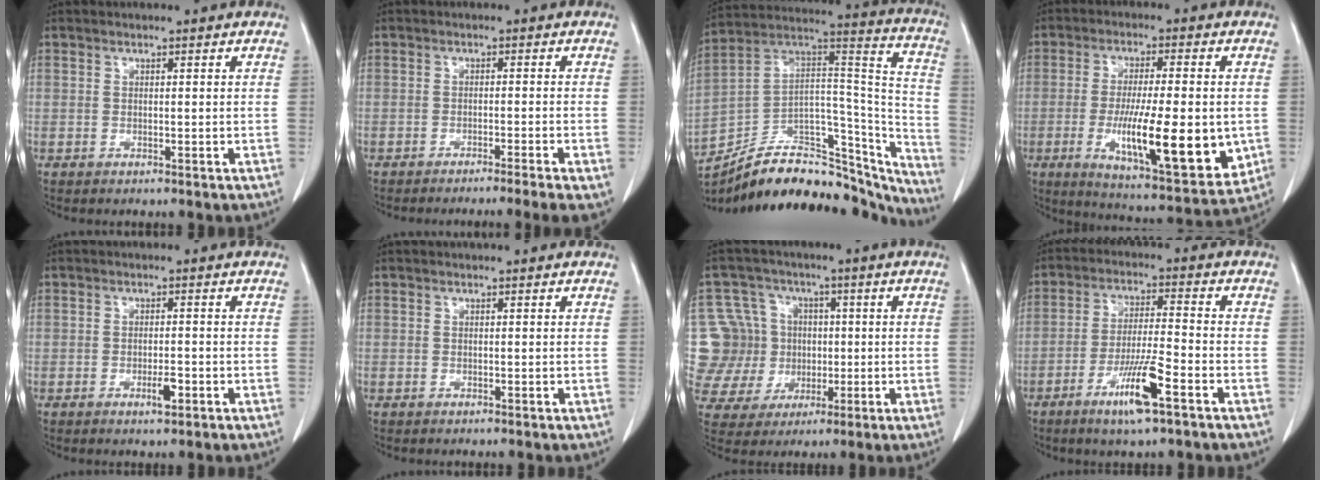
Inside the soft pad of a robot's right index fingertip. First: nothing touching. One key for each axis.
{"total": 8.4, "fx": -6.3, "fy": 0.1, "fz": 5.6, "tx": -0.058, "ty": -0.012, "tz": -0.089}
{"total": 32.4, "fx": -27.4, "fy": 11.8, "fz": 12.8, "tx": -0.173, "ty": 0.040, "tz": -0.386}
{"total": 18.2, "fx": -3.4, "fy": 3.9, "fz": 17.4, "tx": -0.272, "ty": -0.030, "tz": -0.043}
{"total": 2.2, "fx": -1.0, "fy": 0.6, "fz": 1.9, "tx": -0.028, "ty": 0.000, "tz": -0.014}
{"total": 0.0}
{"total": 13.9, "fx": 0.1, "fy": 13.5, "fz": 3.4, "tx": -0.100, "ty": 0.047, "tz": 0.023}
{"total": 9.0, "fx": -4.9, "fy": 0.4, "fz": 7.6, "tx": -0.143, "ty": -0.011, "tz": -0.086}